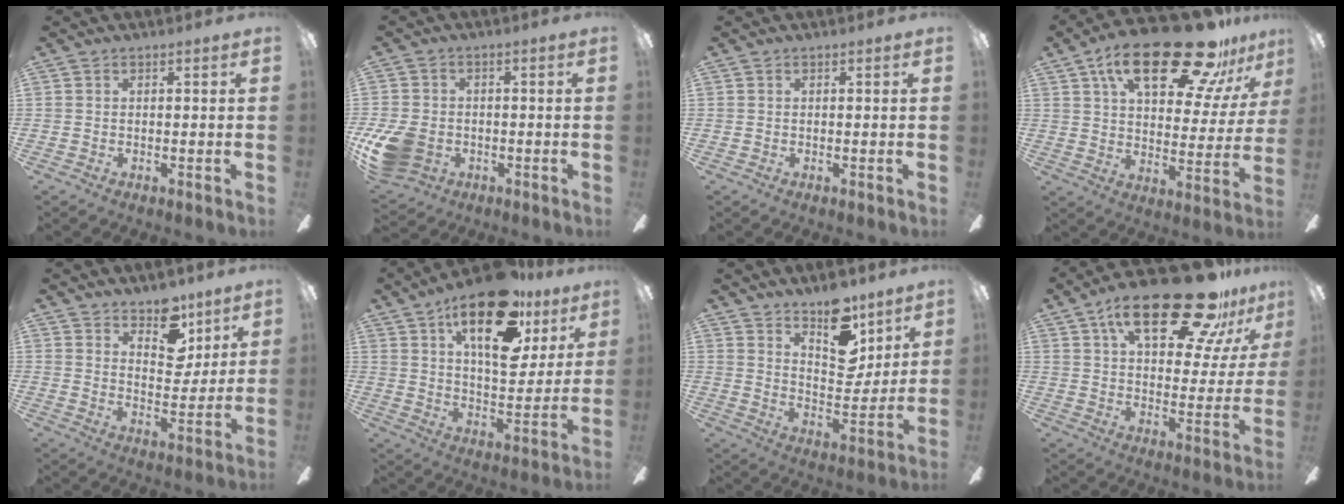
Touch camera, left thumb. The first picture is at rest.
{"total": 10.9, "force": [-3.6, 8.2, 6.2], "torque": [-0.128, 0.019, -0.065]}
{"total": 0.0}
{"total": 26.1, "force": [16.1, 10.2, 17.7], "torque": [-0.267, -0.092, 0.261]}
{"total": 10.1, "force": [7.0, 5.7, 4.6], "torque": [-0.050, -0.042, 0.125]}
{"total": 23.5, "force": [13.5, 10.3, 16.2], "torque": [-0.242, -0.064, 0.224]}
{"total": 13.9, "force": [9.8, 6.8, 7.3], "torque": [-0.089, -0.065, 0.174]}
{"total": 25.2, "force": [15.8, 9.8, 17.0], "torque": [-0.254, -0.095, 0.257]}